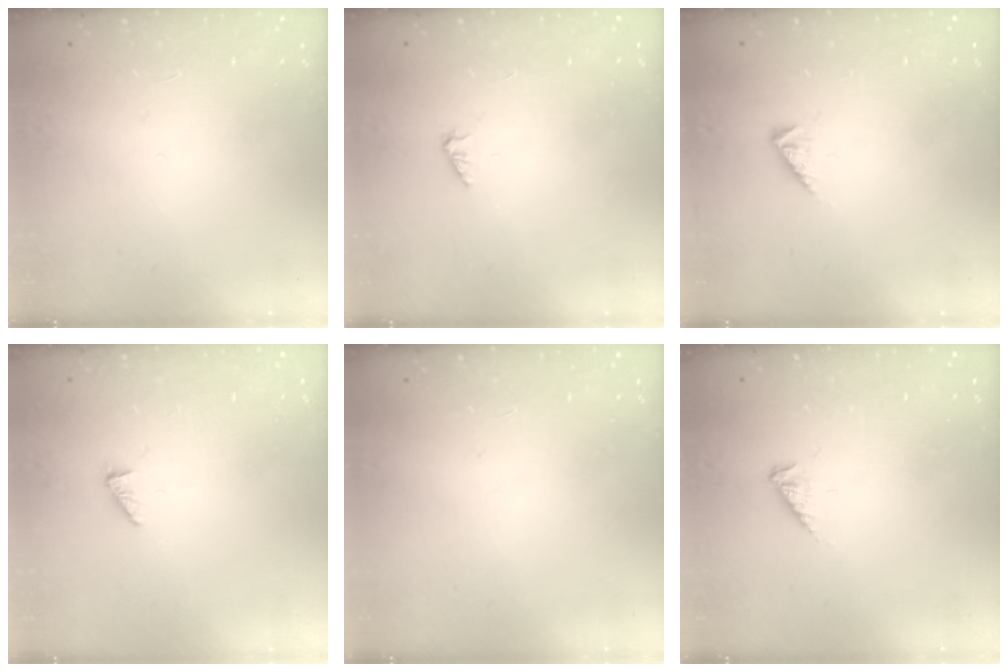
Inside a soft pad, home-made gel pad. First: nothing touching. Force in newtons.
{"total": 1.1, "press": 1.1, "slide": 0.1}
{"total": 2.9, "press": 2.9, "slide": 0.5}
{"total": 1.2, "press": 1.1, "slide": 0.2}
{"total": 0.0}
{"total": 3.6, "press": 3.6, "slide": 0.6}